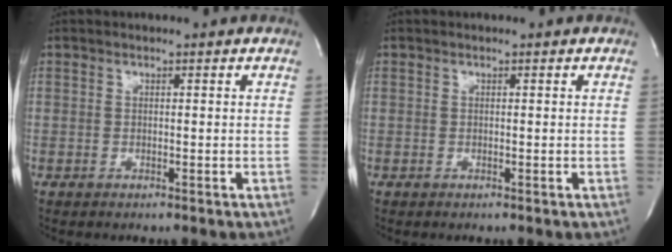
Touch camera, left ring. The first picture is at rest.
{"total": 0.0}